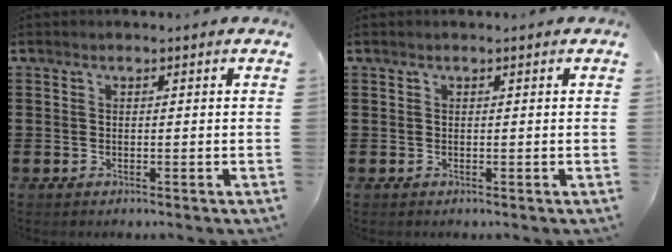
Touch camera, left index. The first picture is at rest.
{"total": 0.0}